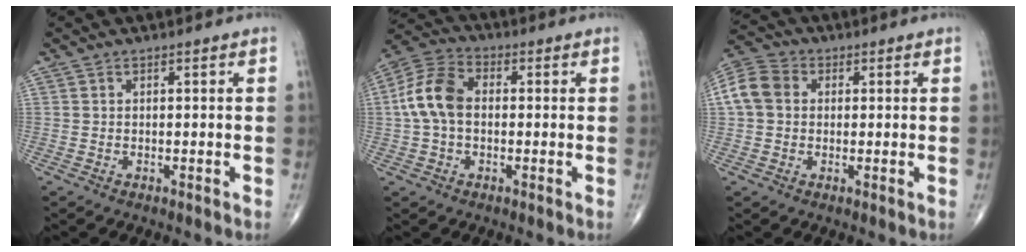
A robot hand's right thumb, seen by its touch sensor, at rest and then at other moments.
{"total": 10.0, "force": [0.1, 6.6, 7.5], "torque": [-0.153, 0.030, -0.008]}
{"total": 7.9, "force": [1.0, 6.4, 4.6], "torque": [-0.089, 0.023, 0.011]}